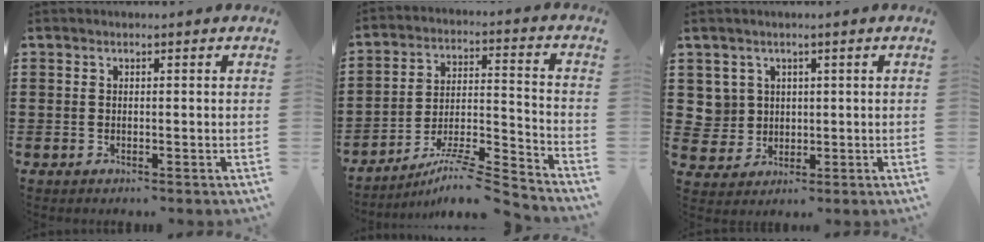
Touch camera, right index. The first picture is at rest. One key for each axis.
{"total": 8.3, "fx": -7.3, "fy": 0.2, "fz": 4.0, "tx": -0.061, "ty": 0.003, "tz": -0.141}
{"total": 3.8, "fx": 1.1, "fy": 3.6, "fz": 0.4, "tx": -0.029, "ty": 0.010, "tz": 0.021}